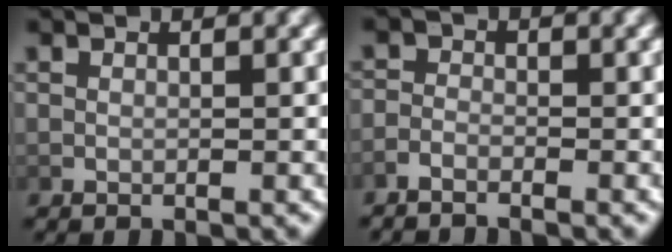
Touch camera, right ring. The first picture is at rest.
{"total": 2.2, "force": [-2.2, 0.5, 0.2], "torque": [-0.003, -0.009, -0.039]}